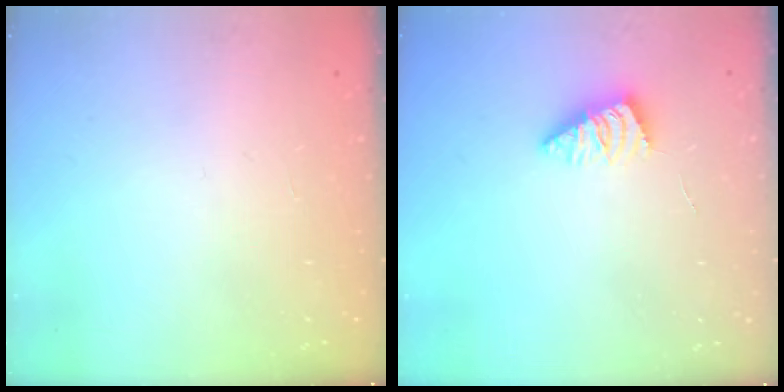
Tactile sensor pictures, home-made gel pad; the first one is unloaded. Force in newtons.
{"total": 2.9, "press": 2.8, "slide": 0.6}